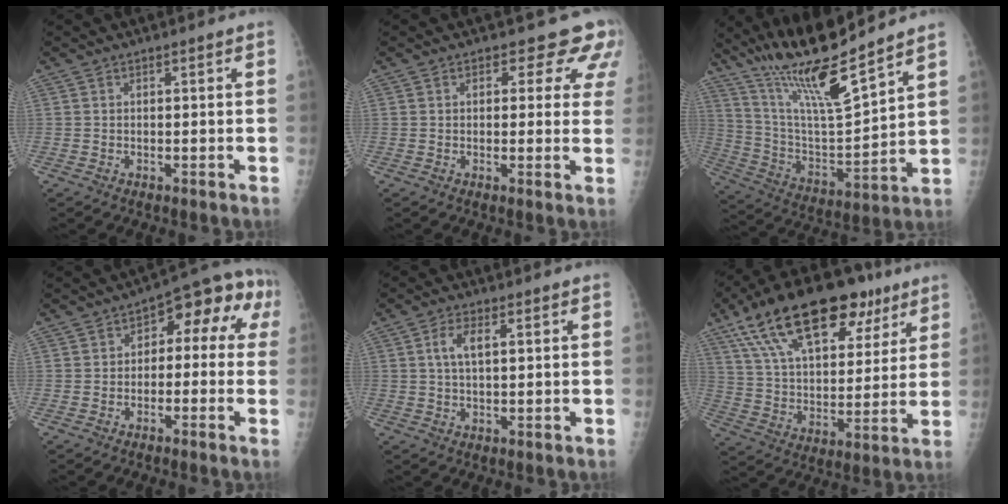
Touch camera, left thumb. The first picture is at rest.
{"total": 6.7, "force": [4.6, 4.1, 2.8], "torque": [0.011, -0.019, 0.035]}
{"total": 18.9, "force": [14.7, 1.8, 11.7], "torque": [-0.190, -0.076, 0.277]}
{"total": 9.7, "force": [0.5, 6.2, 7.4], "torque": [-0.045, 0.051, -0.009]}
{"total": 4.4, "force": [1.3, 2.0, 3.8], "torque": [-0.075, 0.005, 0.024]}
{"total": 25.9, "force": [14.8, 12.6, 17.1], "torque": [-0.260, -0.008, 0.251]}